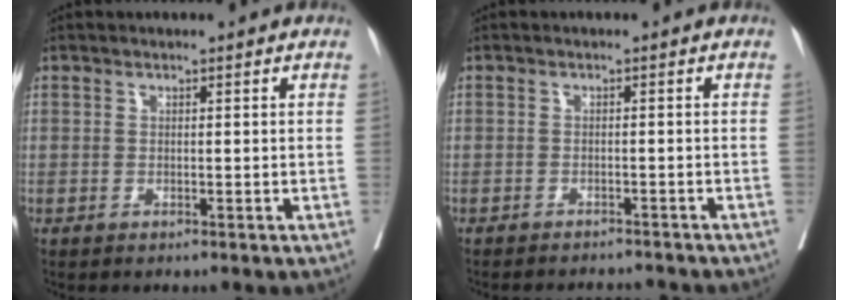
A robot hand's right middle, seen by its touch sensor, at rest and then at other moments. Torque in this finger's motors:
{"motor_torque": [0.17, -0.30, 0.03, 0.01]}